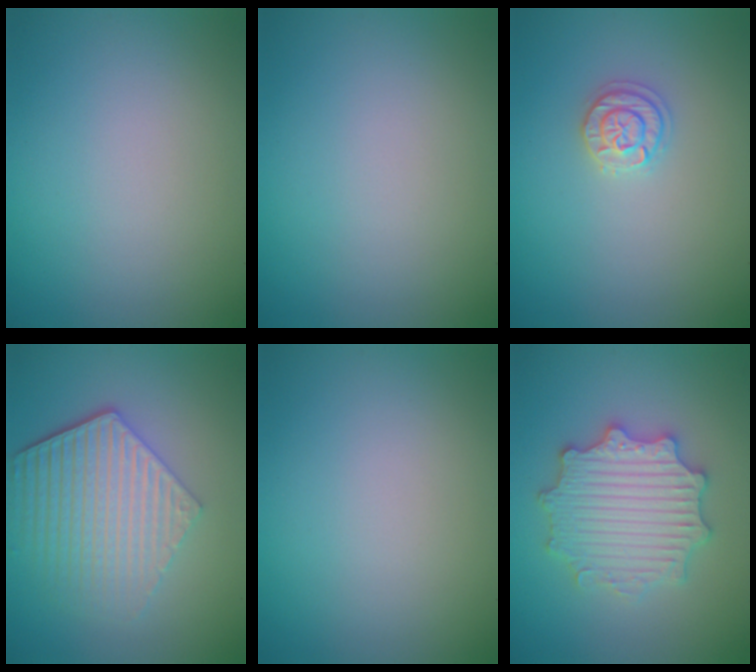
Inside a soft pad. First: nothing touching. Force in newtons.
{"total": 0.0}
{"total": 1.8, "press": 1.8, "slide": 0.1}
{"total": 5.9, "press": 4.4, "slide": 3.9}
{"total": 0.0}
{"total": 5.6, "press": 5.5, "slide": 1.0}